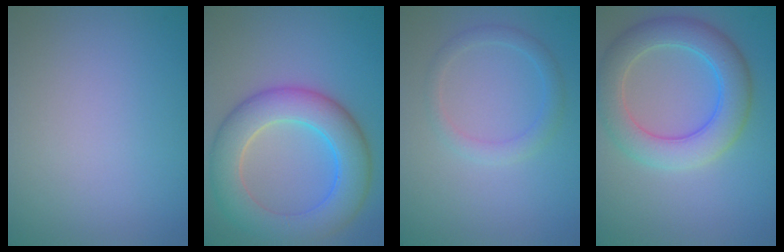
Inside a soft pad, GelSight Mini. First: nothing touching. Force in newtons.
{"total": 8.1, "press": 8.1, "slide": 0.7}
{"total": 2.0, "press": 2.0, "slide": 0.3}
{"total": 6.1, "press": 6.1, "slide": 0.2}